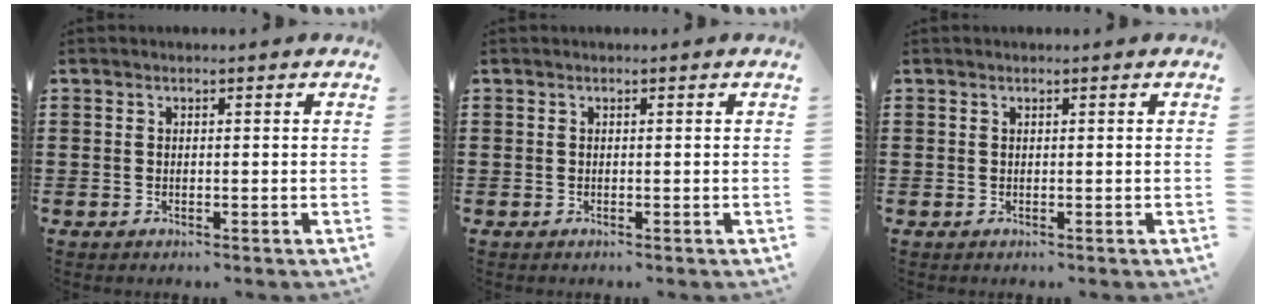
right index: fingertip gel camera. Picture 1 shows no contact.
{"total": 0.0}
{"total": 0.0}